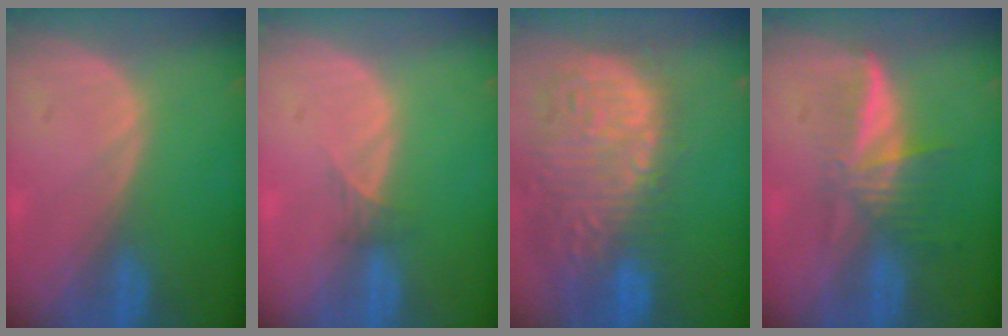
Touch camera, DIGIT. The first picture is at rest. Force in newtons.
{"total": 1.3, "press": 1.0, "slide": 0.8}
{"total": 15.3, "press": 12.6, "slide": 8.7}
{"total": 6.0, "press": 5.6, "slide": 2.3}